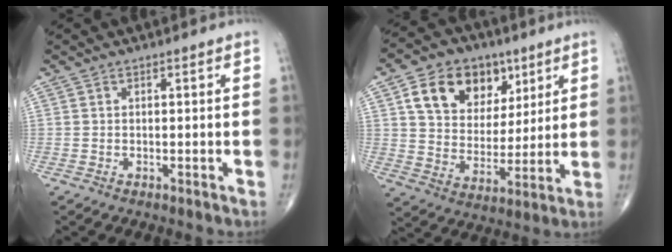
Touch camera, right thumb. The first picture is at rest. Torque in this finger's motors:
{"motor_torque": [-0.02, 0.15, 0.16, 0.07, 0.08]}